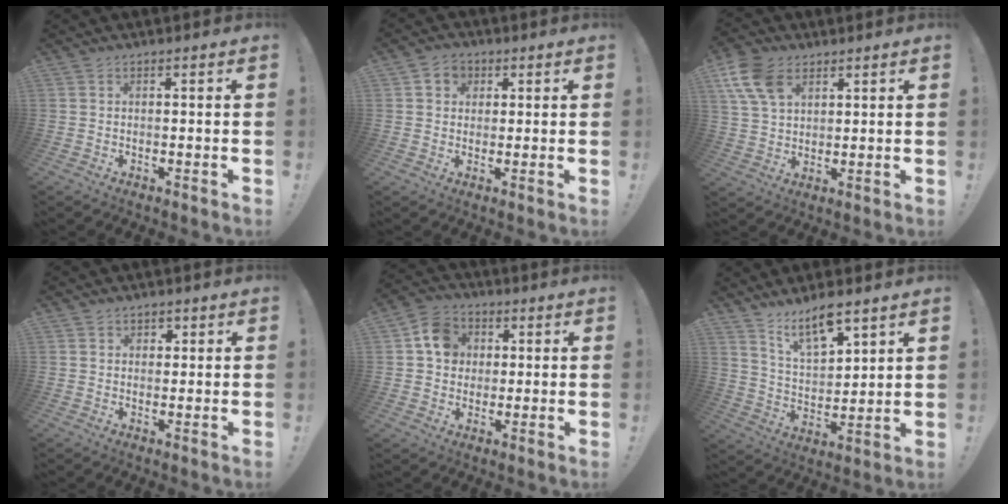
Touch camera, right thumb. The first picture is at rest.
{"total": 4.8, "force": [1.8, 4.2, 1.6], "torque": [-0.017, -0.004, 0.033]}
{"total": 11.5, "force": [5.4, 7.6, 6.8], "torque": [-0.130, -0.012, 0.104]}
{"total": 1.7, "force": [0.8, 1.5, 0.4], "torque": [0.003, -0.003, 0.013]}
{"total": 10.5, "force": [2.5, 9.2, 4.4], "torque": [-0.057, 0.002, 0.050]}
{"total": 11.0, "force": [8.5, 3.4, 6.0], "torque": [-0.100, -0.057, 0.153]}